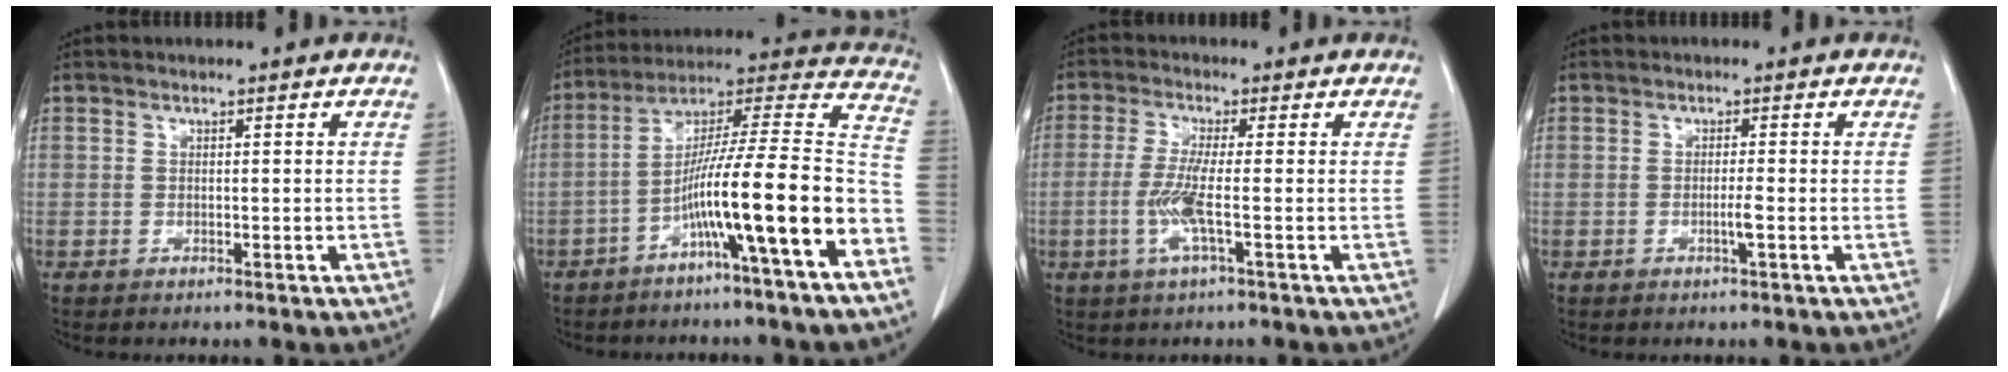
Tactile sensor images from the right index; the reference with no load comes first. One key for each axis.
{"total": 18.3, "fx": -7.6, "fy": -0.4, "fz": 16.6, "tx": -0.251, "ty": 0.017, "tz": -0.131}
{"total": 5.4, "fx": -1.4, "fy": -0.2, "fz": 5.2, "tx": -0.114, "ty": -0.012, "tz": -0.031}
{"total": 1.6, "fx": -0.5, "fy": -0.2, "fz": 1.5, "tx": -0.030, "ty": -0.003, "tz": -0.009}